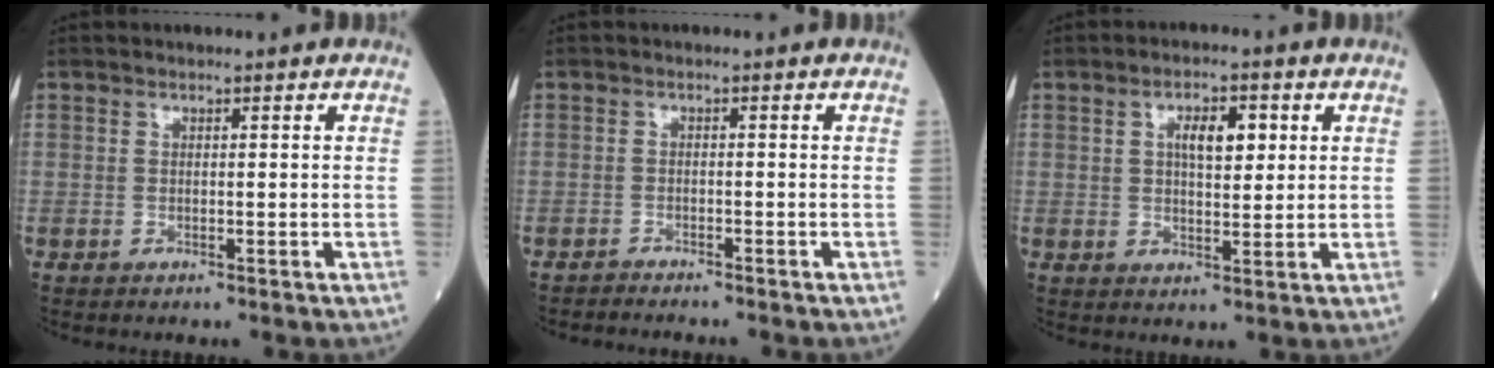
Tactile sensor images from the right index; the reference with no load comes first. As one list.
[{"total": 2.5, "force": [-2.5, -0.1, 0.6], "torque": [-0.012, -0.005, -0.034]}, {"total": 5.3, "force": [1.7, 2.0, 4.6], "torque": [-0.077, 0.008, 0.031]}]